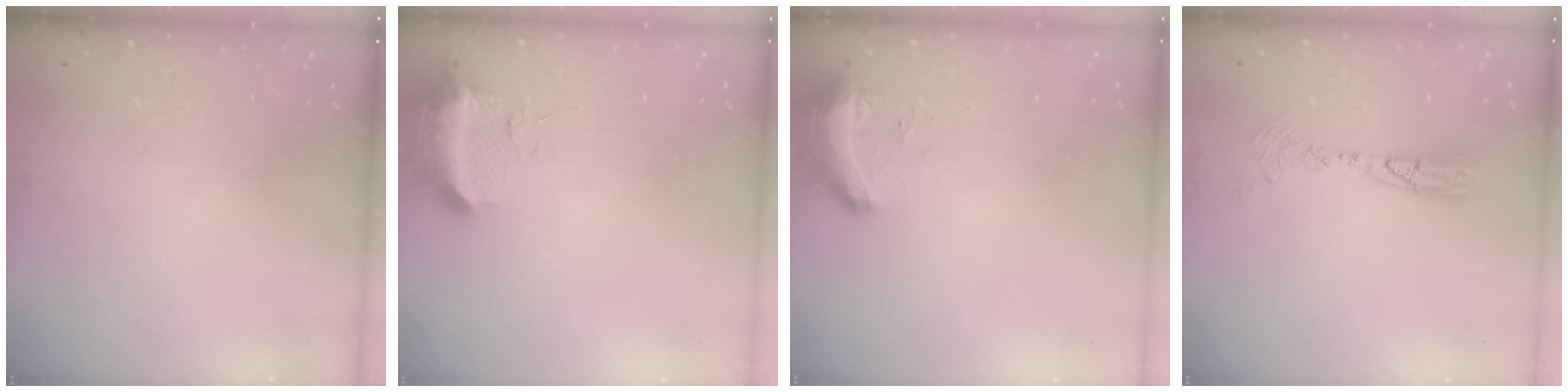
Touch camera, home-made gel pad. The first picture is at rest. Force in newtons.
{"total": 10.0, "press": 10.0, "slide": 0.4}
{"total": 16.9, "press": 11.4, "slide": 12.5}
{"total": 9.2, "press": 9.0, "slide": 2.2}